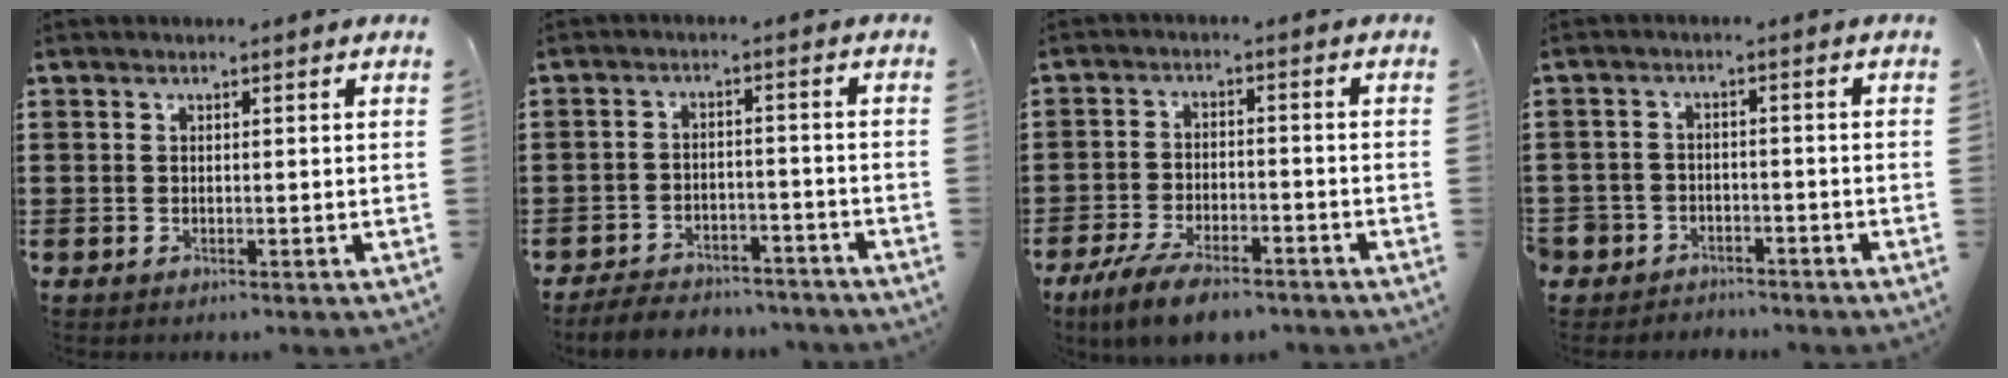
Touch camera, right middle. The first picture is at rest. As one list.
[{"total": 4.5, "force": [-4.4, 0.7, 0.5], "torque": [-0.016, 0.005, -0.092]}, {"total": 6.1, "force": [-4.9, 1.4, 3.2], "torque": [-0.071, -0.002, -0.094]}, {"total": 3.2, "force": [-2.9, 1.3, -0.2], "torque": [-0.011, -0.003, -0.068]}]